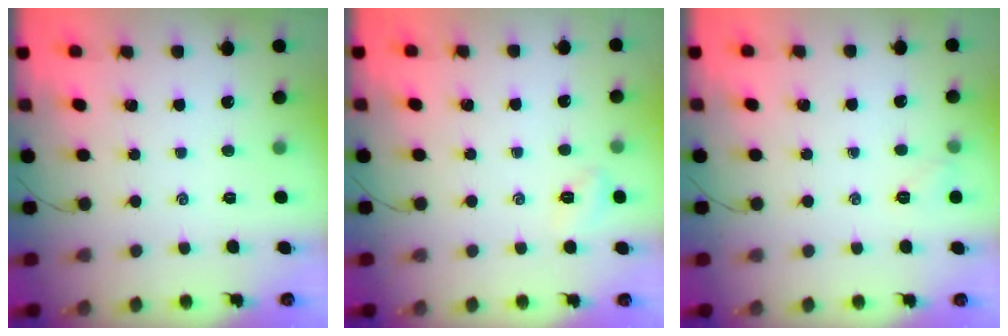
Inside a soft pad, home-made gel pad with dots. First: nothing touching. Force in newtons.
{"total": 4.4, "press": 4.2, "slide": 1.3}
{"total": 4.7, "press": 4.5, "slide": 1.1}